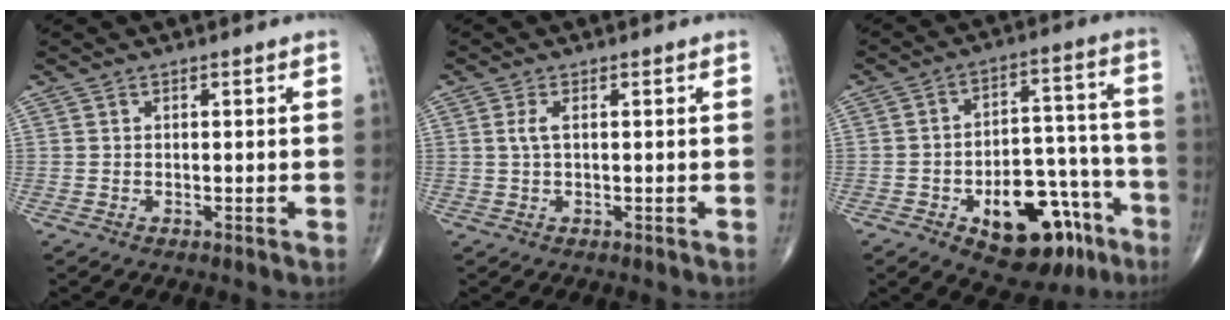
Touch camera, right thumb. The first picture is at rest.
{"total": 1.9, "force": [0.4, 0.6, 1.8], "torque": [-0.050, 0.008, 0.012]}
{"total": 18.8, "force": [-9.3, 9.9, 13.0], "torque": [-0.142, 0.075, -0.123]}